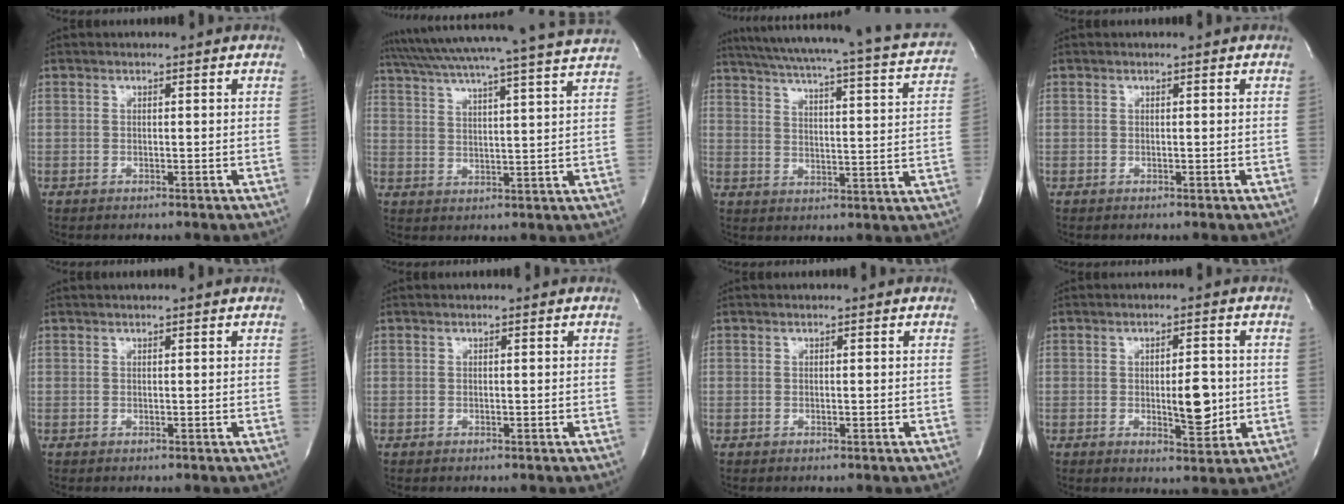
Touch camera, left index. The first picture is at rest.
{"total": 22.4, "force": [20.2, -1.7, 9.5], "torque": [-0.169, -0.023, 0.271]}
{"total": 25.2, "force": [22.2, 2.1, 11.6], "torque": [-0.177, -0.040, 0.270]}
{"total": 0.0}
{"total": 1.8, "force": [1.7, -0.2, 0.7], "torque": [-0.012, 0.017, 0.023]}
{"total": 0.0}
{"total": 0.0}
{"total": 5.7, "force": [-0.5, 1.9, 5.4], "torque": [-0.079, -0.009, -0.002]}